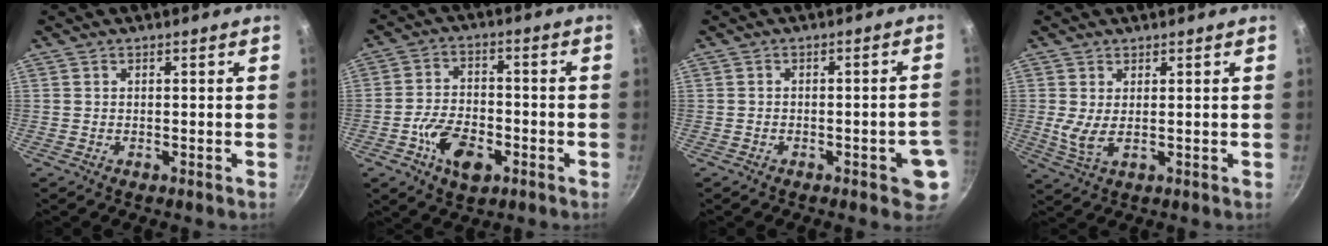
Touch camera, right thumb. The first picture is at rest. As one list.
[{"total": 9.9, "force": [-4.0, 5.8, 7.0], "torque": [-0.114, 0.023, -0.072]}, {"total": 6.1, "force": [-2.1, 2.1, 5.4], "torque": [-0.049, 0.018, -0.019]}, {"total": 4.0, "force": [0.7, 1.7, 3.6], "torque": [-0.072, -0.011, 0.021]}]